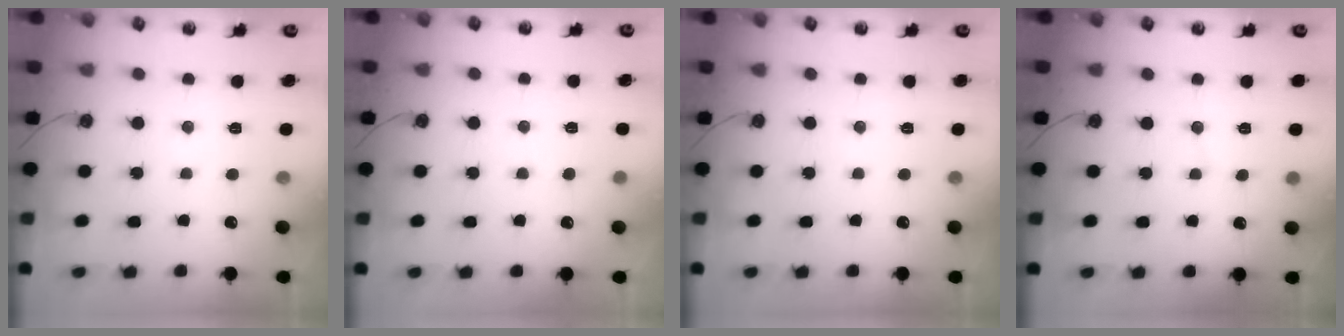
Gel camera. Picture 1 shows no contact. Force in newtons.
{"total": 4.8, "press": 4.8, "slide": 0.4}
{"total": 0.0}
{"total": 1.8, "press": 1.8, "slide": 0.2}